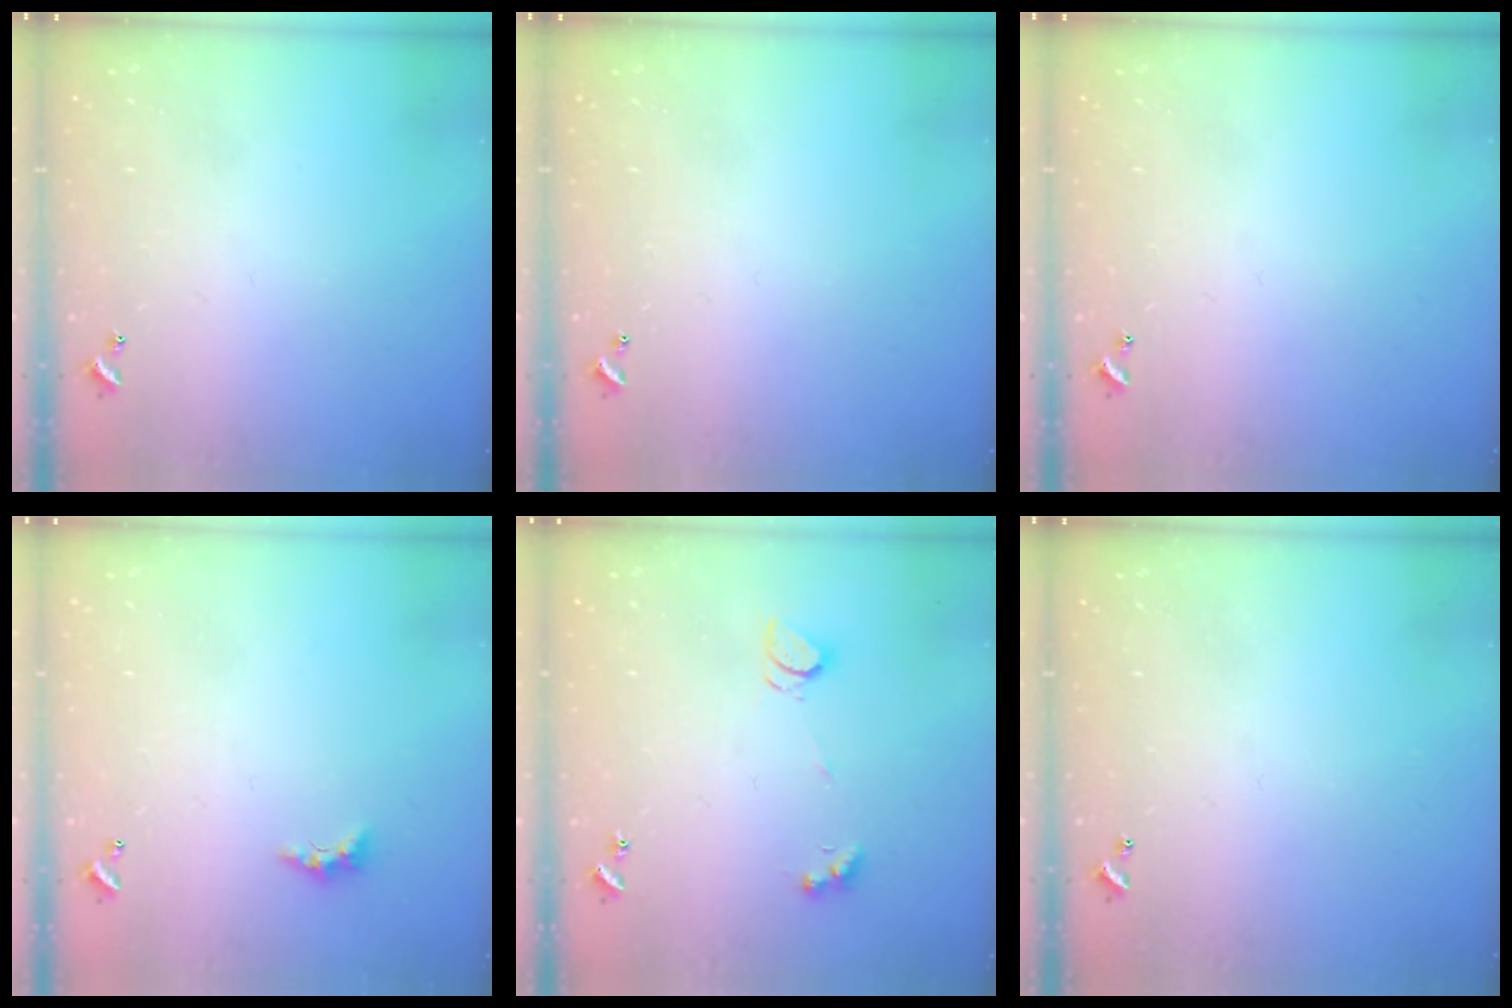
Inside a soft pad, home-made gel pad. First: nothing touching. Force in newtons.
{"total": 0.0}
{"total": 0.0}
{"total": 2.3, "press": 2.2, "slide": 0.7}
{"total": 2.2, "press": 2.2, "slide": 0.4}
{"total": 0.0}